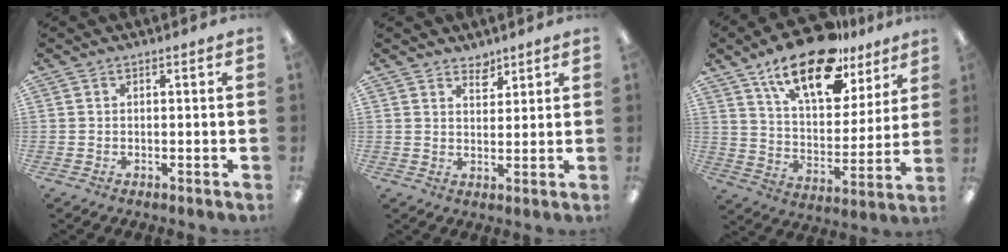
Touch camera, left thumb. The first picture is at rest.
{"total": 3.6, "force": [3.3, 1.5, 0.6], "torque": [0.006, -0.025, 0.057]}
{"total": 20.3, "force": [13.7, 8.8, 12.1], "torque": [-0.195, -0.072, 0.235]}